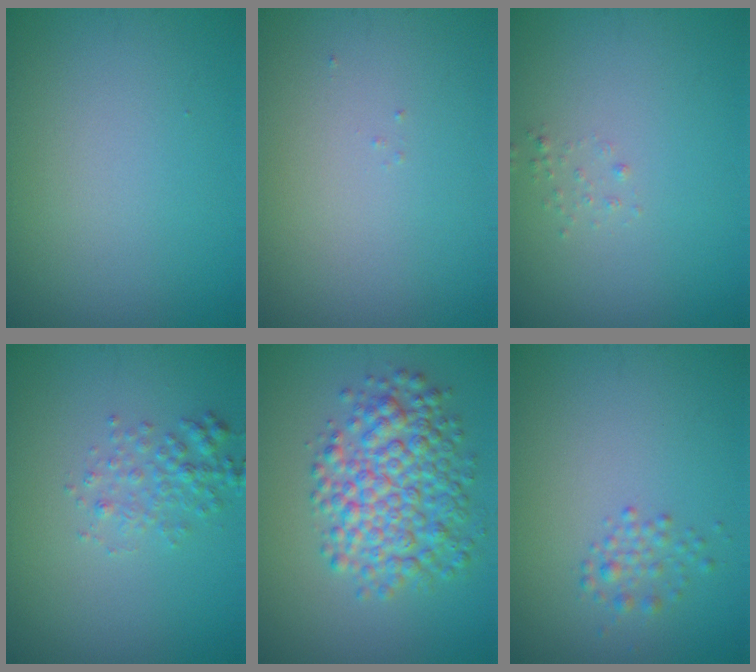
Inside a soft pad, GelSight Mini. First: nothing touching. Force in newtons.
{"total": 0.0}
{"total": 0.6, "press": 0.6, "slide": 0.1}
{"total": 2.0, "press": 2.0, "slide": 0.1}
{"total": 6.0, "press": 6.0, "slide": 0.1}
{"total": 1.4, "press": 1.4, "slide": 0.1}